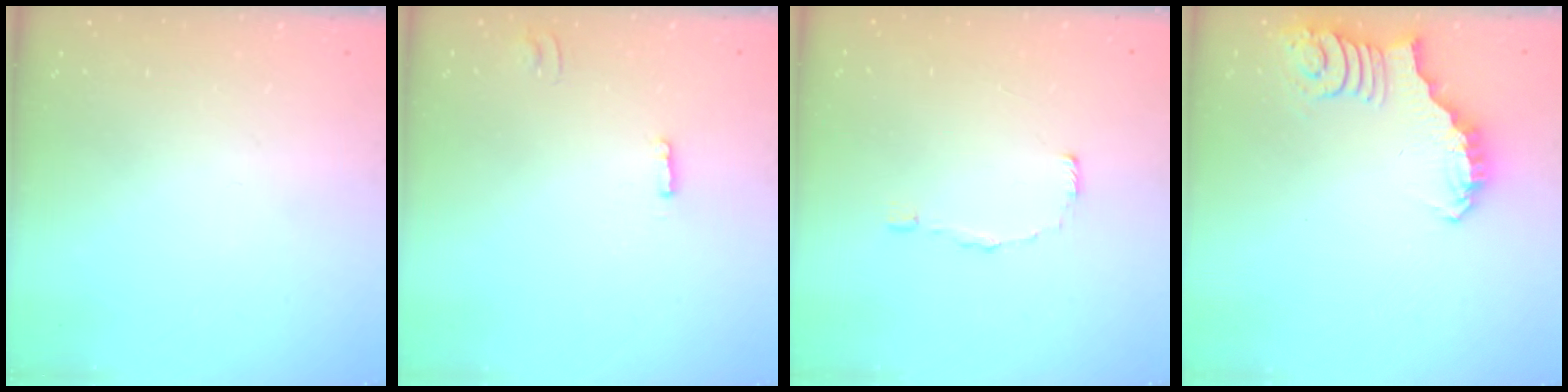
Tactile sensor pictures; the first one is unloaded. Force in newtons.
{"total": 1.8, "press": 1.8, "slide": 0.2}
{"total": 3.8, "press": 3.7, "slide": 0.4}
{"total": 2.7, "press": 2.7, "slide": 0.5}